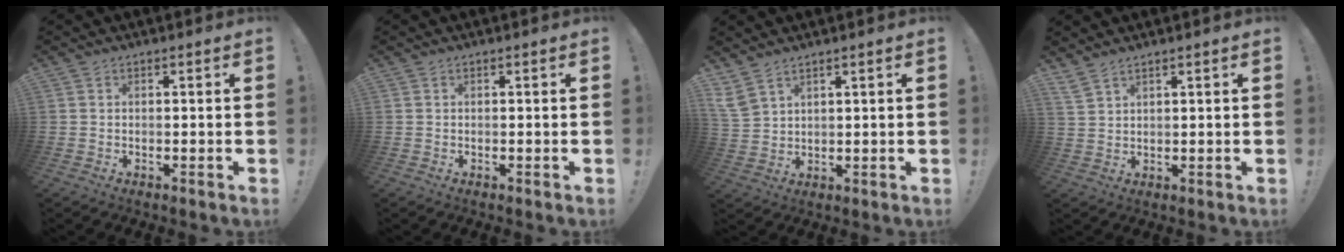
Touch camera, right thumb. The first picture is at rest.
{"total": 0.0}
{"total": 5.8, "force": [4.3, 2.7, 2.8], "torque": [-0.060, -0.013, 0.087]}
{"total": 3.8, "force": [3.3, 0.8, 1.8], "torque": [-0.047, -0.012, 0.065]}